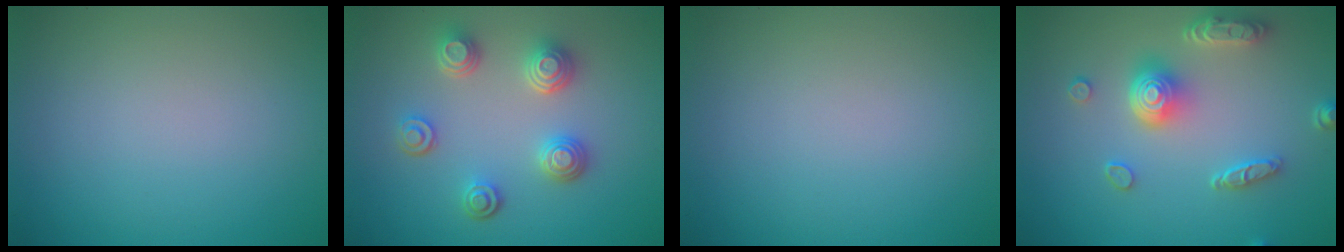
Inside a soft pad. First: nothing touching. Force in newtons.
{"total": 3.9, "press": 3.3, "slide": 2.0}
{"total": 0.0}
{"total": 5.1, "press": 4.0, "slide": 3.1}